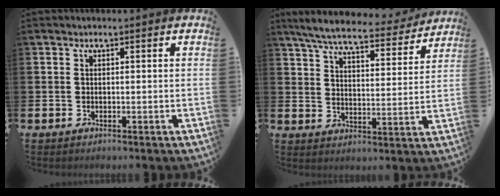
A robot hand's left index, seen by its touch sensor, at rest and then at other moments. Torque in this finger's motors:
{"motor_torque": [1.06, -1.08, 0.67, 0.17]}